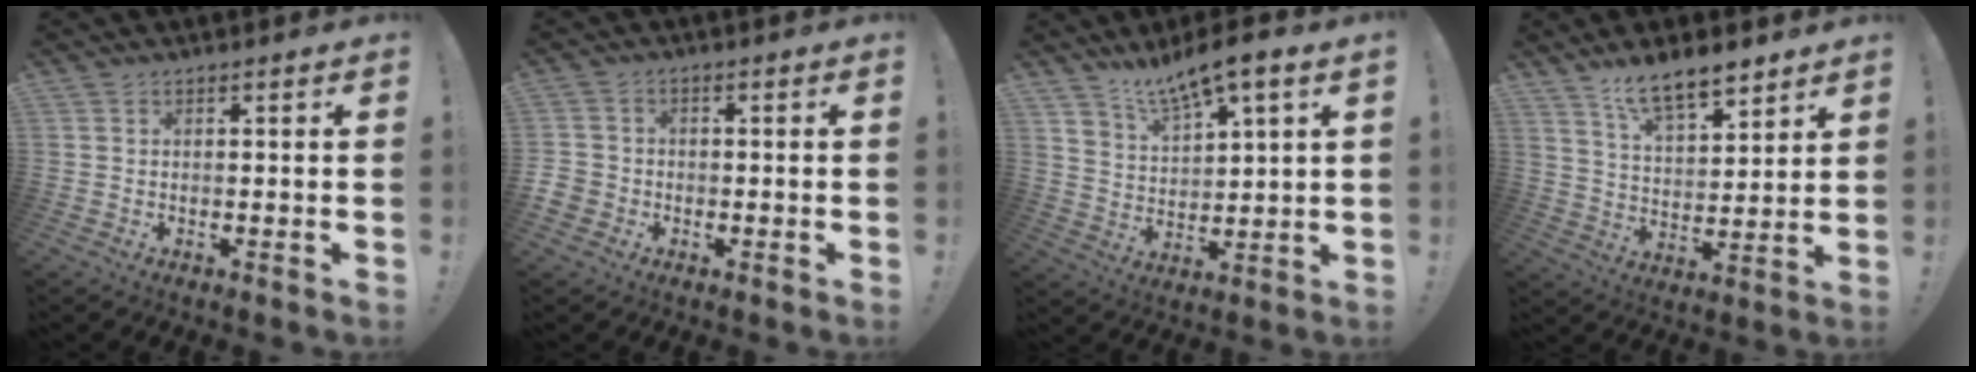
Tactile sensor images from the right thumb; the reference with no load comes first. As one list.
[{"total": 4.1, "force": [-1.7, 3.5, 1.2], "torque": [-0.034, 0.009, -0.032]}, {"total": 9.0, "force": [7.7, 1.9, 4.3], "torque": [-0.081, -0.051, 0.137]}, {"total": 11.4, "force": [8.8, 4.1, 5.9], "torque": [-0.103, -0.051, 0.161]}]